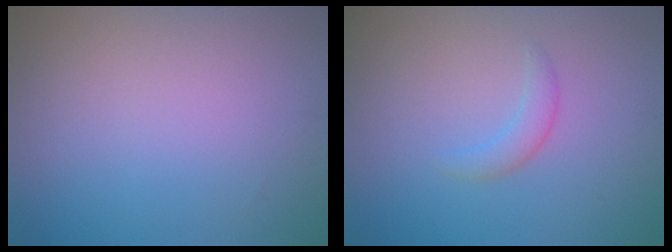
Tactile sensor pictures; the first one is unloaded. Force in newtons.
{"total": 1.4, "press": 1.4, "slide": 0.2}